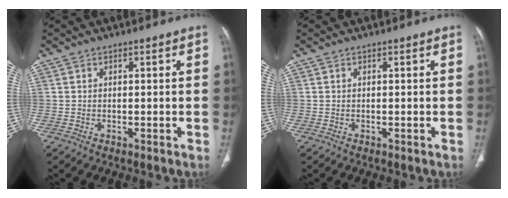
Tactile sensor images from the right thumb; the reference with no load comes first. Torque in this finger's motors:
{"motor_torque": [-0.36, 0.38, -0.23, 0.23, 0.01]}